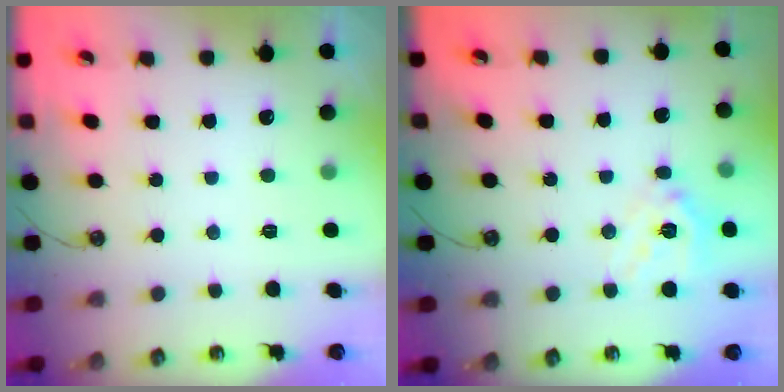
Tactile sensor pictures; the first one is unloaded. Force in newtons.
{"total": 14.2, "press": 14.1, "slide": 2.1}